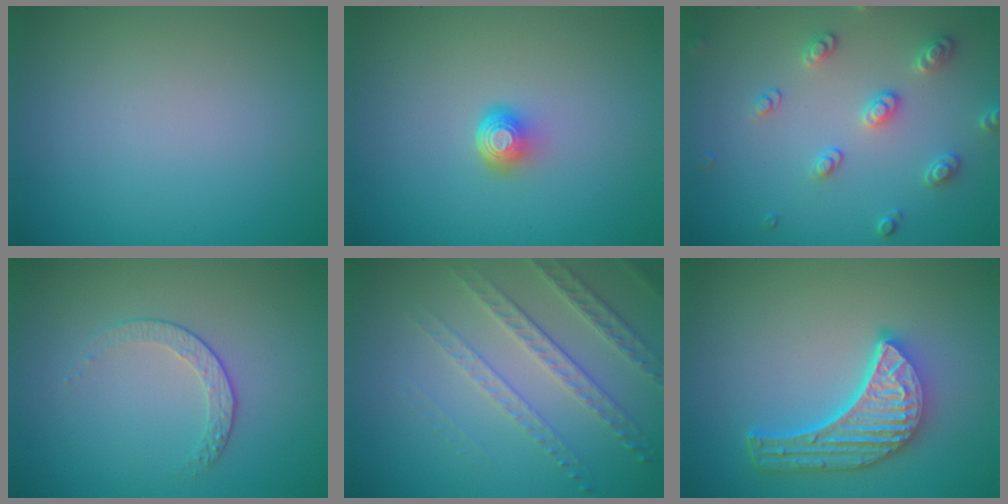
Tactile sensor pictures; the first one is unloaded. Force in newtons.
{"total": 2.1, "press": 1.4, "slide": 1.6}
{"total": 2.8, "press": 2.8, "slide": 0.2}
{"total": 1.6, "press": 1.0, "slide": 1.3}
{"total": 3.5, "press": 3.1, "slide": 1.7}
{"total": 5.8, "press": 4.5, "slide": 3.7}